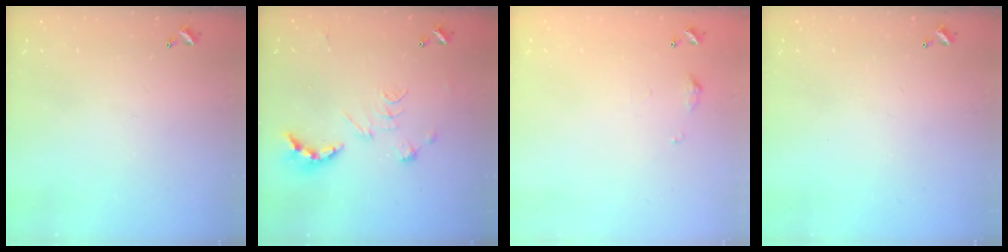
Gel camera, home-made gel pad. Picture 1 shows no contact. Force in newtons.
{"total": 2.5, "press": 2.0, "slide": 1.5}
{"total": 5.0, "press": 4.9, "slide": 0.8}
{"total": 0.0}